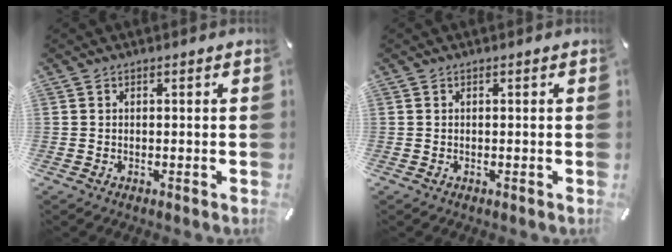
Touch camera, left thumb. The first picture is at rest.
{"total": 0.0}